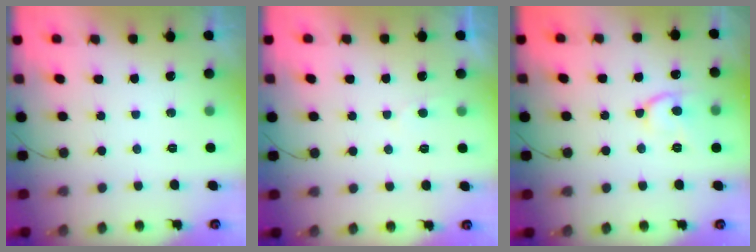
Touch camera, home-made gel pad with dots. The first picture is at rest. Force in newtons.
{"total": 2.0, "press": 1.9, "slide": 0.3}
{"total": 10.6, "press": 10.6, "slide": 0.8}